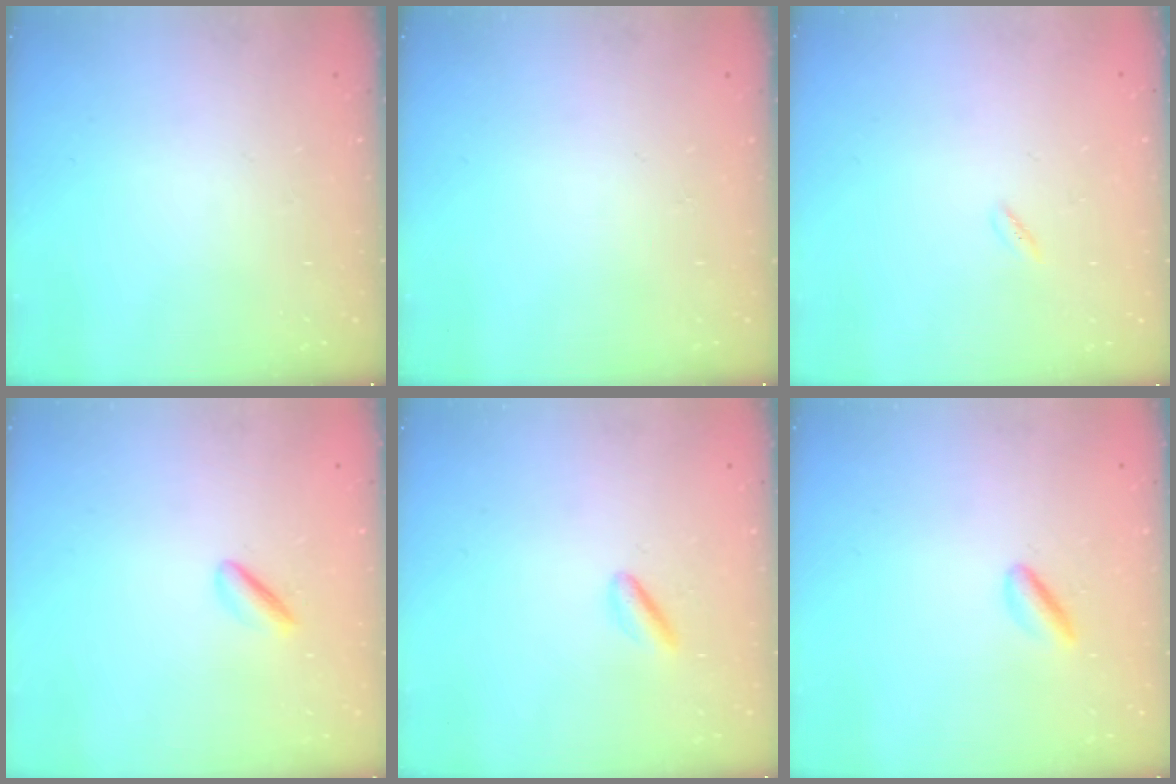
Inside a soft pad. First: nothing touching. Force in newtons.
{"total": 0.0}
{"total": 0.8, "press": 0.7, "slide": 0.5}
{"total": 2.0, "press": 1.9, "slide": 0.6}
{"total": 2.8, "press": 2.7, "slide": 0.8}
{"total": 3.0, "press": 2.8, "slide": 1.1}